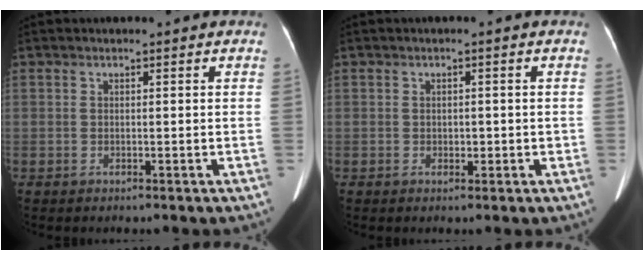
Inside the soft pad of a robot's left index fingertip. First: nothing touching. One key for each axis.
{"total": 1.0, "fx": -0.2, "fy": 0.9, "fz": 0.5, "tx": -0.008, "ty": 0.002, "tz": -0.003}